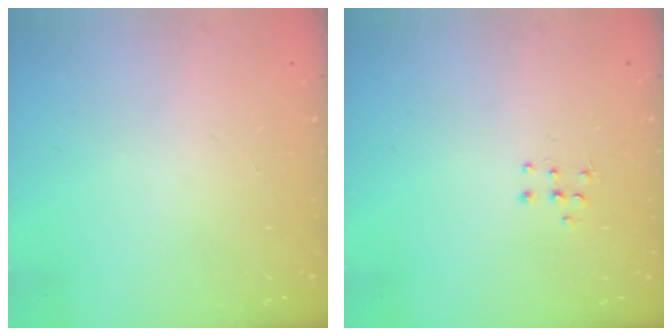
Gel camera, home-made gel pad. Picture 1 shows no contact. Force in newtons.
{"total": 5.0, "press": 4.9, "slide": 0.5}